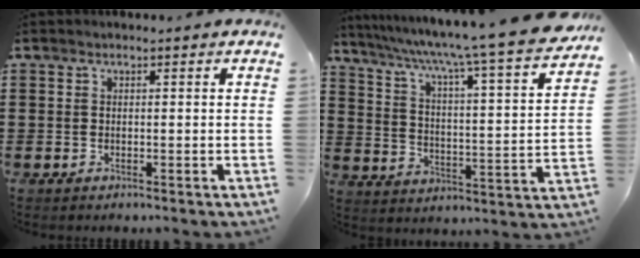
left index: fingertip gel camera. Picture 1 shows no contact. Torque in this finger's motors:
{"motor_torque": [1.76, -0.38, 1.05, 0.21]}